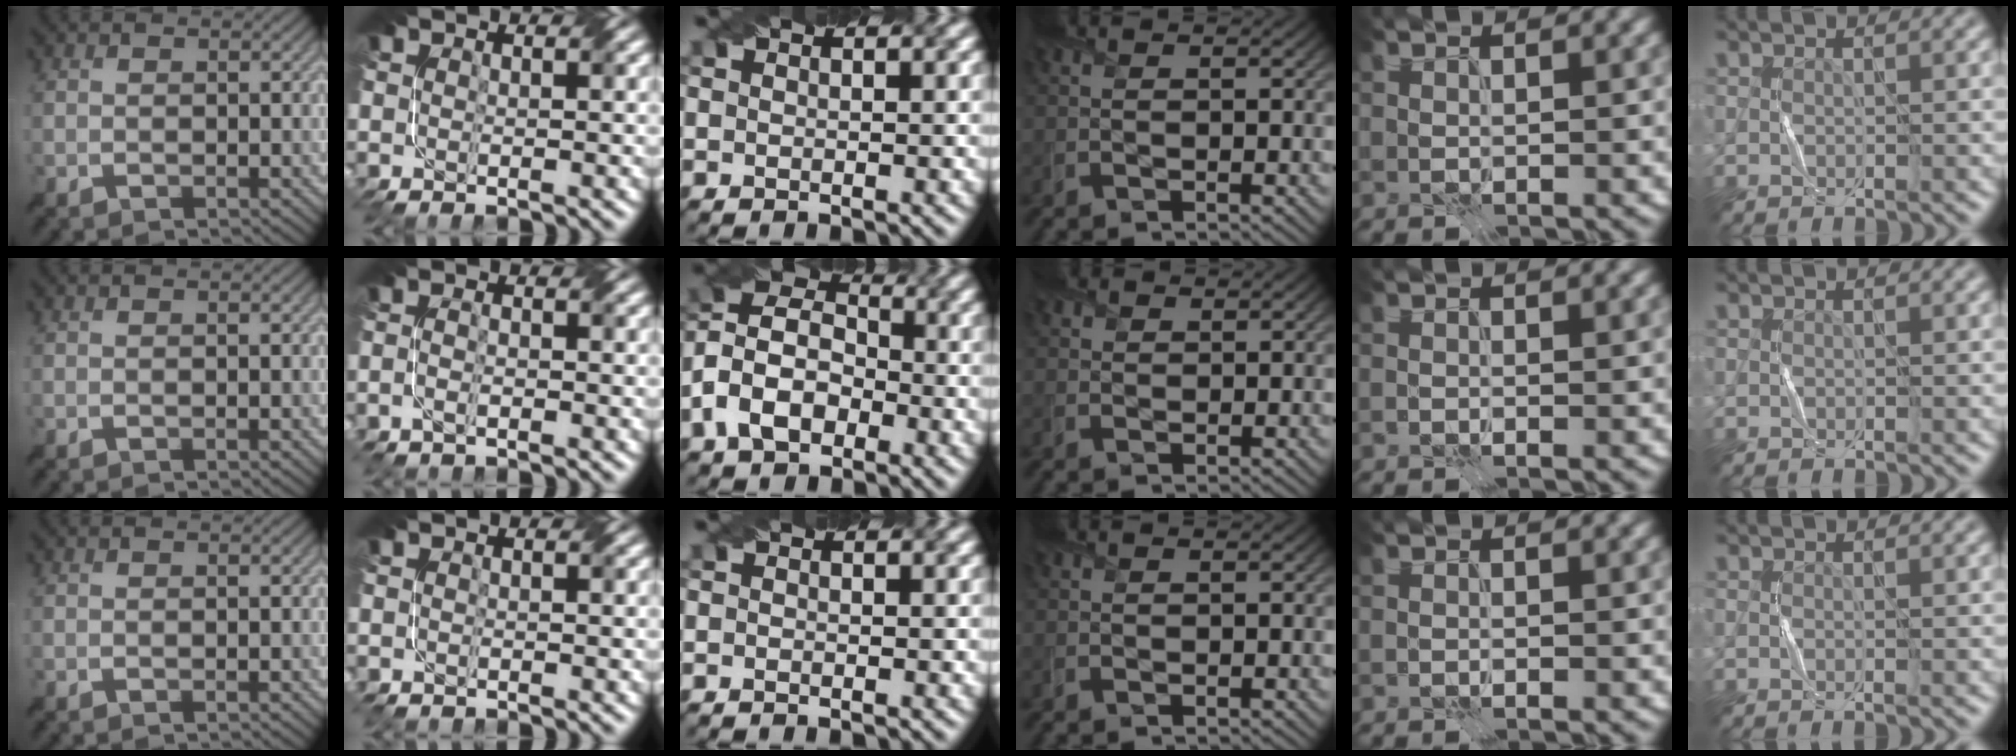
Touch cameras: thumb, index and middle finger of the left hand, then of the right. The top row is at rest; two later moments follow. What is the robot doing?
{"motion": "fold", "object": "bubble wrap"}